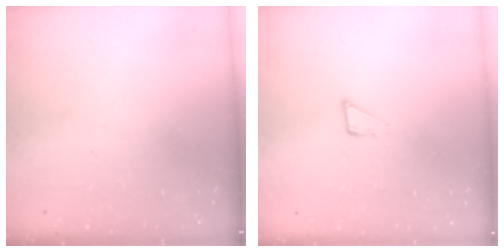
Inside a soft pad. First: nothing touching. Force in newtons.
{"total": 3.4, "press": 3.4, "slide": 0.3}